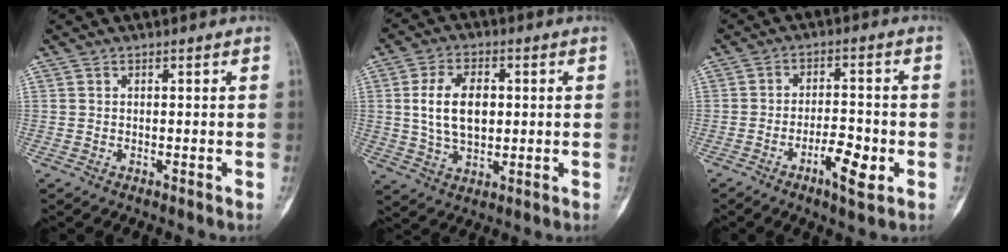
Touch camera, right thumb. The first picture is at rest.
{"total": 10.4, "force": [1.2, 6.4, 8.1], "torque": [-0.136, 0.000, 0.027]}
{"total": 7.2, "force": [-2.8, 2.4, 6.2], "torque": [-0.099, 0.014, -0.046]}